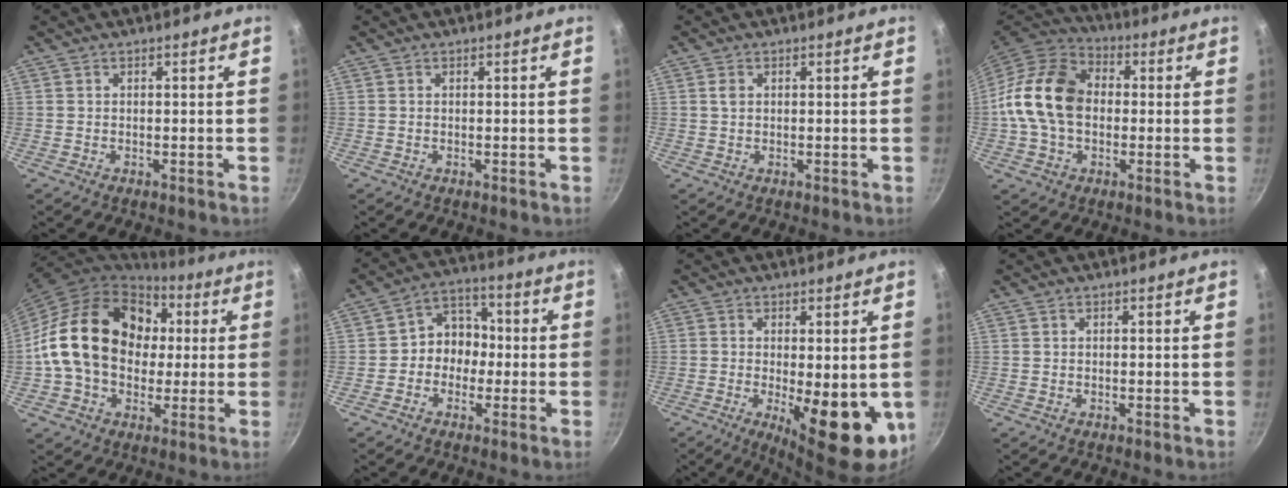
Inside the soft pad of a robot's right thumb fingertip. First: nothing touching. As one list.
[{"total": 0.0}, {"total": 1.3, "force": [0.4, 0.9, 0.8], "torque": [-0.014, 0.001, 0.006]}, {"total": 16.8, "force": [-0.1, 12.2, 11.5], "torque": [-0.191, 0.031, -0.018]}, {"total": 22.3, "force": [2.4, 17.0, 14.3], "torque": [-0.226, 0.032, 0.036]}, {"total": 7.7, "force": [-1.1, 6.6, 3.7], "torque": [-0.006, 0.029, -0.033]}, {"total": 13.4, "force": [-2.8, 5.0, 12.2], "torque": [-0.149, -0.012, -0.024]}, {"total": 0.0}]